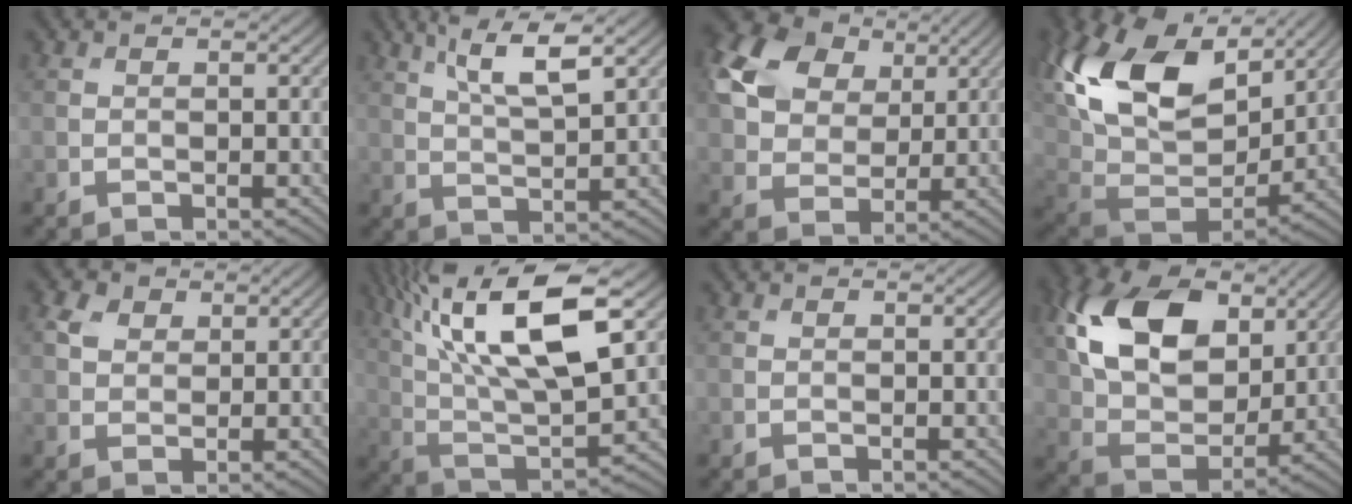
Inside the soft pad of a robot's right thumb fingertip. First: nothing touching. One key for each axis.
{"total": 6.8, "fx": 3.7, "fy": 1.4, "fz": 5.5, "tx": -0.113, "ty": 0.003, "tz": 0.074}
{"total": 14.6, "fx": 6.7, "fy": 10.2, "fz": 8.0, "tx": -0.207, "ty": 0.051, "tz": 0.132}
{"total": 20.6, "fx": 8.6, "fy": 12.8, "fz": 13.7, "tx": -0.312, "ty": 0.034, "tz": 0.174}
{"total": 2.7, "fx": 1.5, "fy": 1.8, "fz": 1.3, "tx": -0.033, "ty": 0.007, "tz": 0.027}
{"total": 17.6, "fx": 7.8, "fy": 6.2, "fz": 14.5, "tx": -0.301, "ty": 0.012, "tz": 0.145}
{"total": 0.0}
{"total": 15.4, "fx": 5.6, "fy": 9.8, "fz": 10.4, "tx": -0.232, "ty": 0.017, "tz": 0.105}